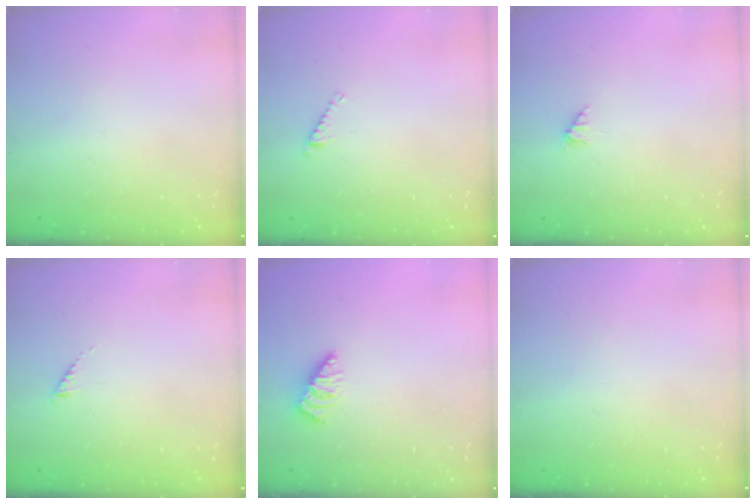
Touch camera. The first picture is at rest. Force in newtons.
{"total": 3.0, "press": 3.0, "slide": 0.5}
{"total": 1.5, "press": 1.4, "slide": 0.3}
{"total": 0.0}
{"total": 0.7, "press": 0.7, "slide": 0.1}
{"total": 0.0}